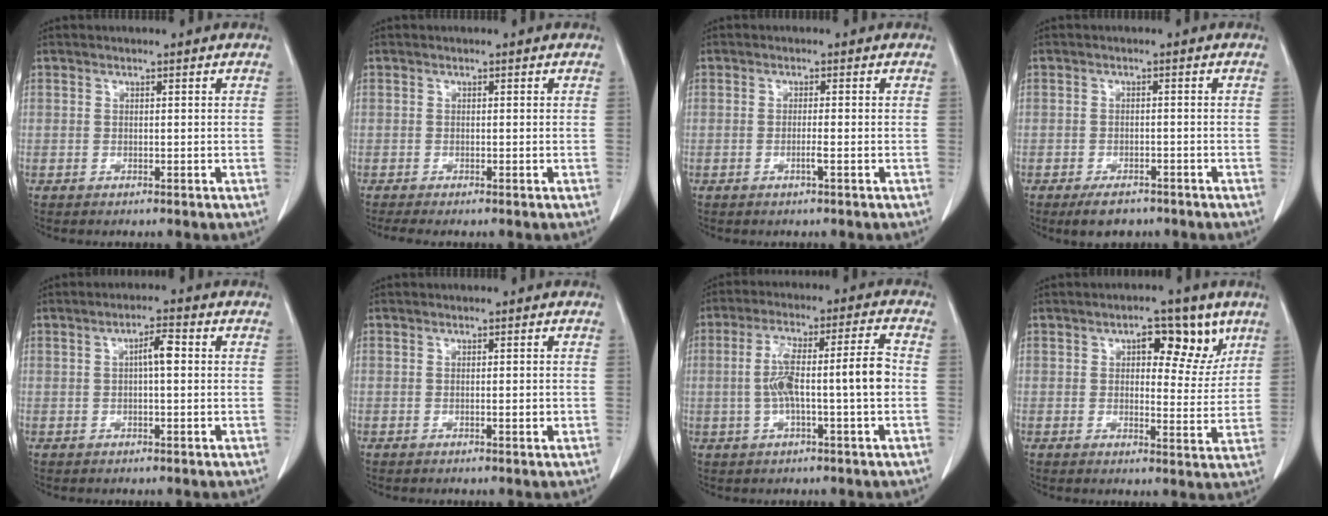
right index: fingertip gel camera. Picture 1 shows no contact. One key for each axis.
{"total": 1.9, "fx": -1.5, "fy": 0.0, "fz": 1.1, "tx": -0.018, "ty": -0.004, "tz": -0.025}
{"total": 1.5, "fx": -0.6, "fy": -0.3, "fz": 1.3, "tx": -0.026, "ty": -0.002, "tz": -0.012}
{"total": 4.2, "fx": -3.1, "fy": 1.9, "fz": 2.1, "tx": -0.035, "ty": -0.003, "tz": -0.043}
{"total": 3.3, "fx": 0.4, "fy": 0.6, "fz": 3.2, "tx": -0.053, "ty": 0.007, "tz": 0.004}
{"total": 1.1, "fx": -0.2, "fy": 0.2, "fz": 1.0, "tx": -0.016, "ty": -0.001, "tz": -0.001}
{"total": 10.1, "fx": -1.0, "fy": 0.9, "fz": 10.0, "tx": -0.180, "ty": 0.028, "tz": -0.018}
{"total": 7.6, "fx": 3.8, "fy": 3.7, "fz": 5.4, "tx": -0.057, "ty": 0.006, "tz": 0.049}